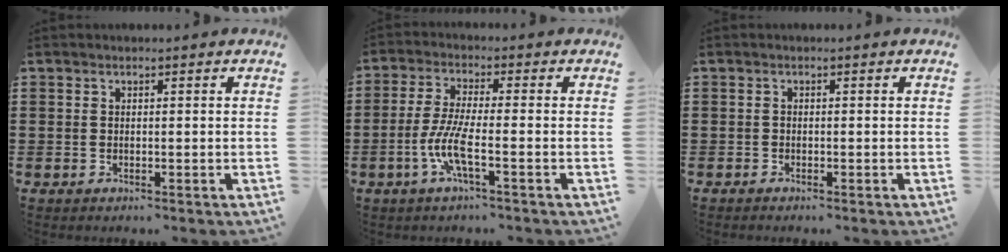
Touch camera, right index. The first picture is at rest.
{"total": 6.7, "force": [-2.6, 0.9, 6.2], "torque": [-0.147, -0.018, -0.057]}
{"total": 0.5, "force": [-0.5, 0.1, 0.0], "torque": [-0.002, 0.000, -0.010]}